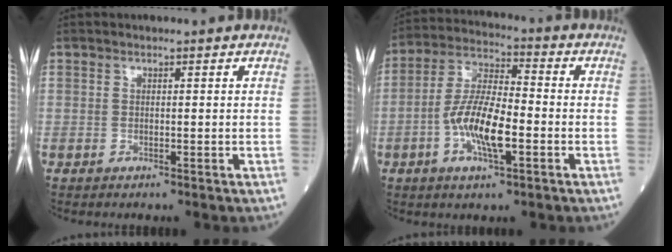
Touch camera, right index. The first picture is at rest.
{"total": 10.4, "force": [-2.9, 2.7, 9.6], "torque": [-0.198, 0.005, -0.057]}